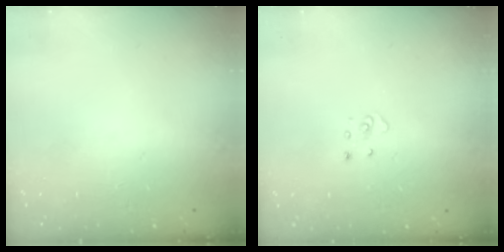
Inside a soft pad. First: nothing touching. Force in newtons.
{"total": 3.4, "press": 3.4, "slide": 0.1}